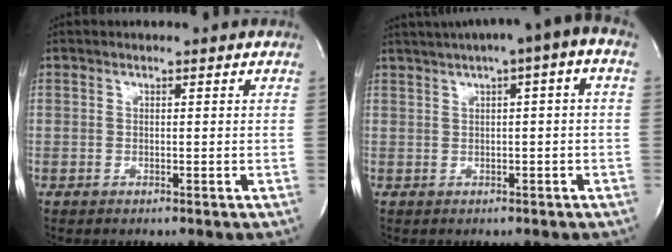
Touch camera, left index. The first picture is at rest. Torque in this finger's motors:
{"motor_torque": [1.14, -1.00, 0.50, 0.21]}